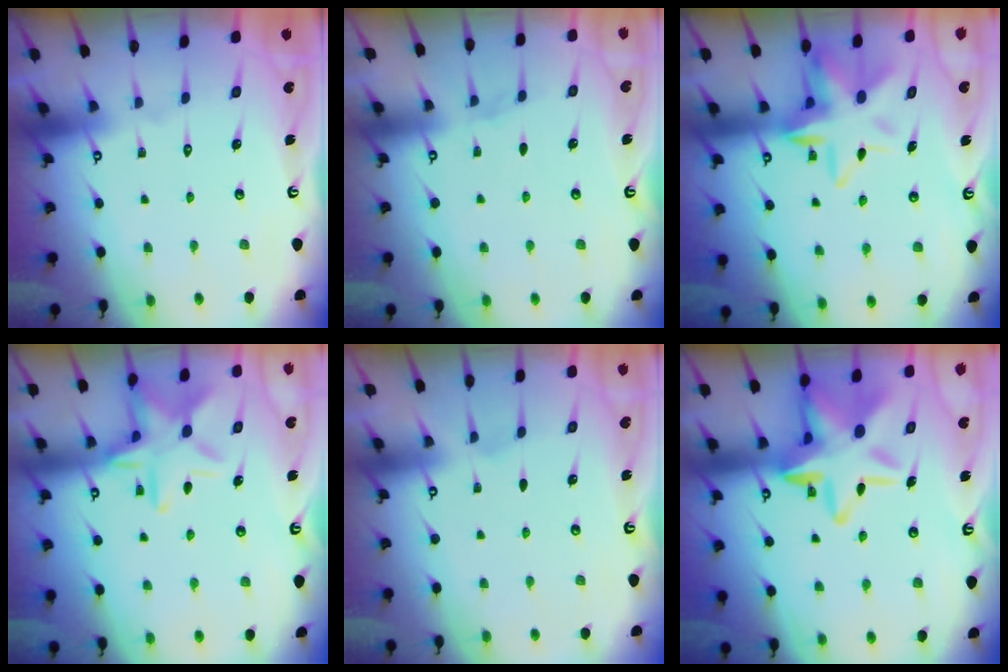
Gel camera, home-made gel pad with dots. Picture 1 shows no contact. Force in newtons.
{"total": 2.2, "press": 2.2, "slide": 0.3}
{"total": 11.9, "press": 11.6, "slide": 2.3}
{"total": 14.4, "press": 14.4, "slide": 0.9}
{"total": 4.0, "press": 3.1, "slide": 2.5}
{"total": 19.0, "press": 18.9, "slide": 2.4}